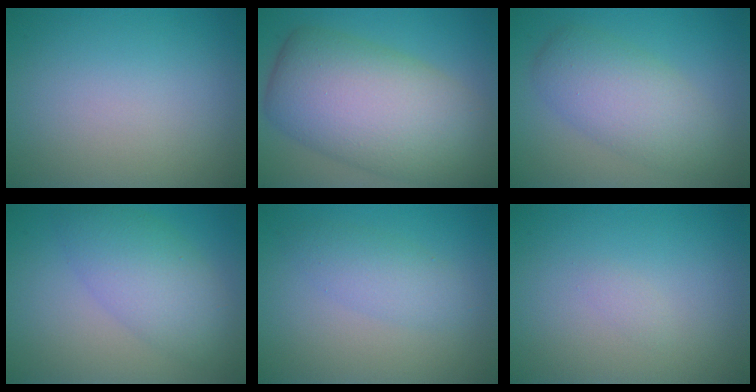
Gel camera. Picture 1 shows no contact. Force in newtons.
{"total": 12.1, "press": 12.1, "slide": 0.4}
{"total": 5.4, "press": 5.4, "slide": 0.1}
{"total": 5.3, "press": 5.3, "slide": 0.2}
{"total": 2.5, "press": 2.5, "slide": 0.1}
{"total": 0.6, "press": 0.5, "slide": 0.1}